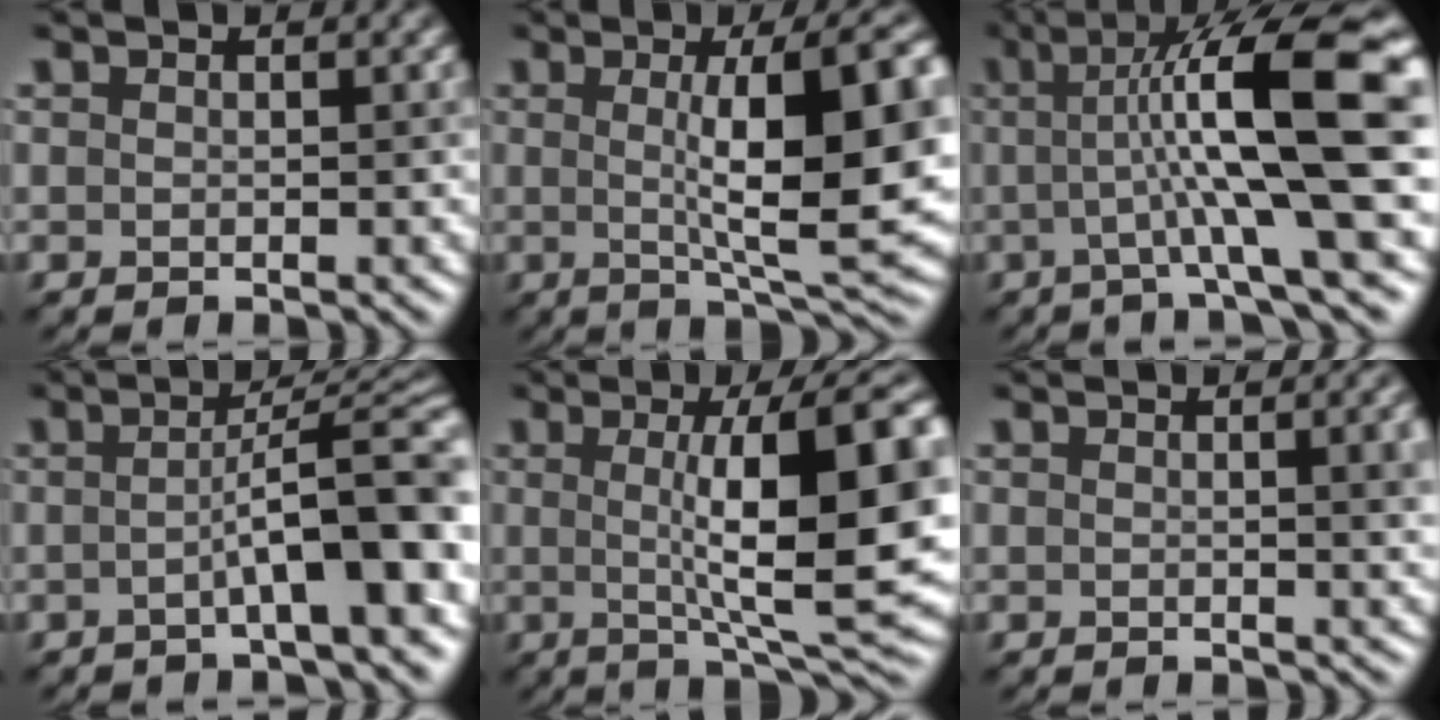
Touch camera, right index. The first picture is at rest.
{"total": 11.0, "force": [1.2, 2.4, 10.7], "torque": [-0.133, 0.009, 0.024]}
{"total": 11.9, "force": [1.4, 1.9, 11.7], "torque": [-0.163, 0.021, 0.024]}
{"total": 8.2, "force": [-1.6, 1.5, 7.9], "torque": [-0.097, 0.027, -0.033]}
{"total": 12.2, "force": [1.2, 2.4, 11.9], "torque": [-0.150, 0.011, 0.023]}
{"total": 3.7, "force": [0.5, 1.3, 3.4], "torque": [-0.024, 0.013, 0.003]}